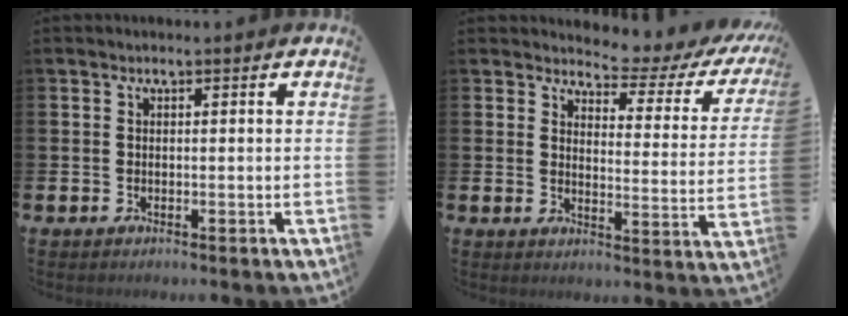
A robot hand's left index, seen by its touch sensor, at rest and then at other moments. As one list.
[{"total": 4.1, "force": [3.7, 1.4, 1.1], "torque": [-0.026, -0.038, 0.053]}]